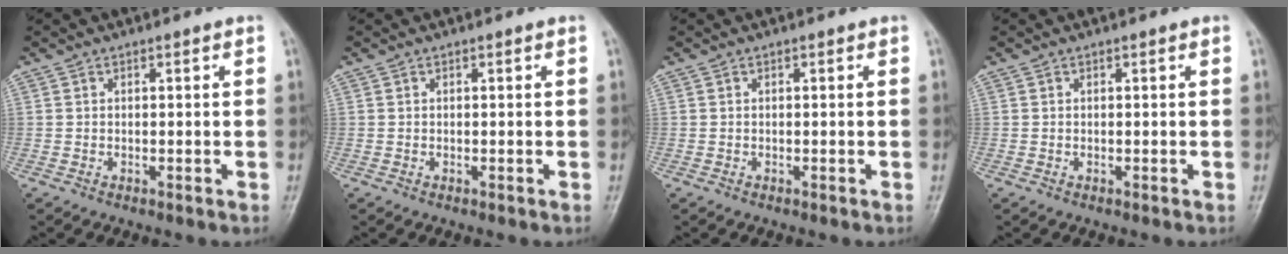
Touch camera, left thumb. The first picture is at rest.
{"total": 0.0}
{"total": 0.0}
{"total": 0.0}